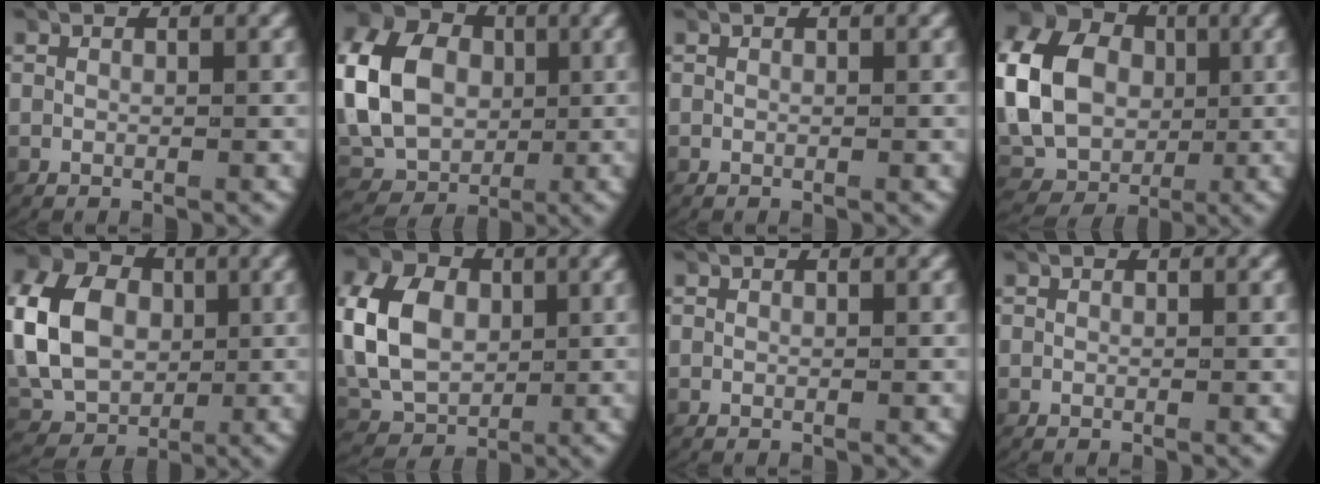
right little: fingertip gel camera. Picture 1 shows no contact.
{"total": 12.4, "force": [0.5, 10.5, 6.7], "torque": [-0.154, -0.016, 0.007]}
{"total": 0.0}
{"total": 14.1, "force": [1.1, 12.0, 7.2], "torque": [-0.169, -0.014, 0.013]}
{"total": 10.0, "force": [-0.1, 8.2, 5.8], "torque": [-0.133, -0.018, 0.005]}
{"total": 8.3, "force": [-0.1, 6.8, 4.8], "torque": [-0.117, -0.021, 0.009]}
{"total": 0.0}
{"total": 0.0}